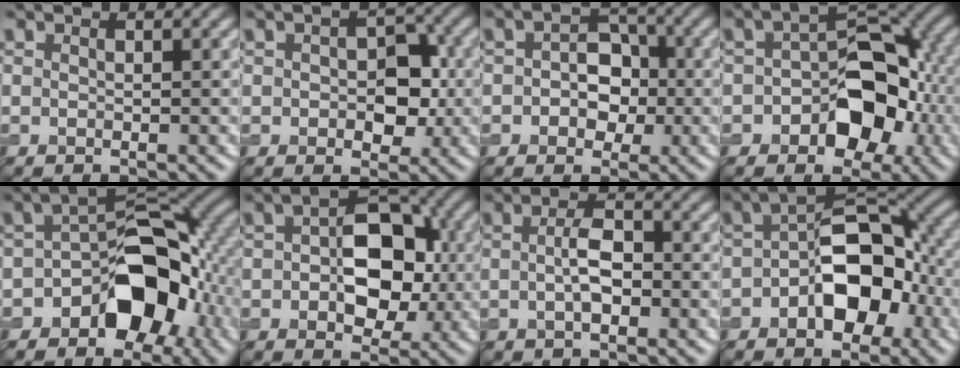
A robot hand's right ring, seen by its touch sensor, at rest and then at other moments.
{"total": 4.1, "force": [0.2, 2.6, 3.2], "torque": [-0.043, 0.001, 0.005]}
{"total": 3.5, "force": [-0.1, 2.8, 2.1], "torque": [-0.025, 0.006, -0.008]}
{"total": 7.8, "force": [-2.1, 5.0, 5.6], "torque": [-0.070, 0.014, -0.038]}
{"total": 9.5, "force": [-3.4, 6.0, 6.6], "torque": [-0.083, 0.014, -0.059]}
{"total": 7.7, "force": [0.2, 4.9, 6.0], "torque": [-0.081, 0.011, -0.001]}
{"total": 2.2, "force": [0.0, 0.8, 2.1], "torque": [-0.046, 0.005, -0.002]}
{"total": 8.2, "force": [-1.8, 4.7, 6.5], "torque": [-0.093, 0.022, -0.036]}